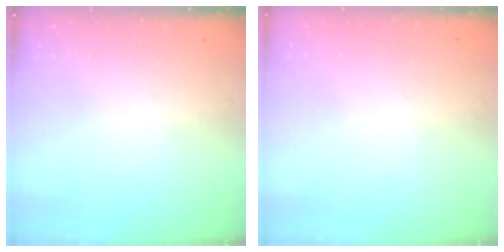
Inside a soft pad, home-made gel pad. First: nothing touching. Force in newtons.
{"total": 0.0}